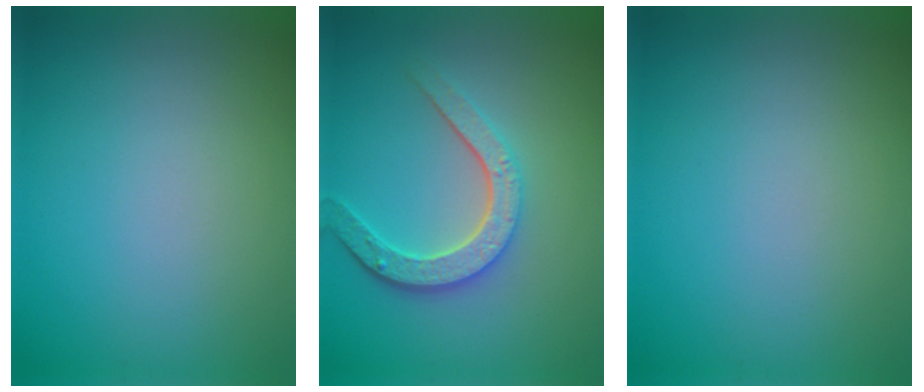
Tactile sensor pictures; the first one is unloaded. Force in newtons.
{"total": 4.3, "press": 3.3, "slide": 2.7}
{"total": 0.0}